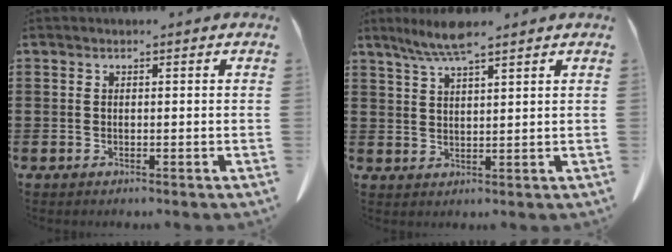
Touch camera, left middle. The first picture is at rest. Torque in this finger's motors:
{"motor_torque": [0.14, -0.10, 0.25, 0.05]}